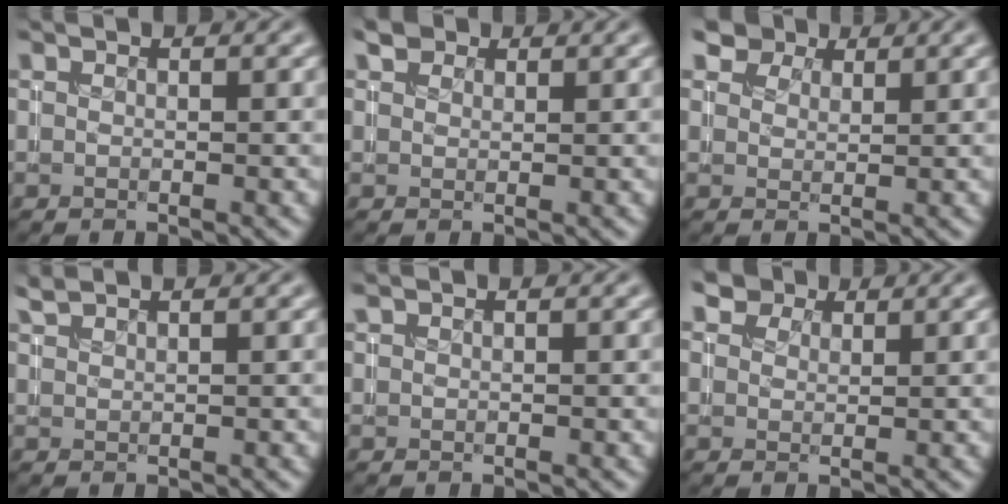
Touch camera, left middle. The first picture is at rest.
{"total": 1.6, "force": [1.2, 0.9, 0.4], "torque": [-0.007, 0.003, 0.020]}
{"total": 4.5, "force": [3.5, 2.4, 1.6], "torque": [-0.041, -0.005, 0.061]}
{"total": 1.3, "force": [1.2, 0.1, 0.4], "torque": [-0.009, 0.003, 0.029]}
{"total": 0.6, "force": [0.5, 0.1, 0.2], "torque": [-0.002, 0.002, 0.013]}
{"total": 3.9, "force": [3.0, 2.1, 1.4], "torque": [-0.035, -0.003, 0.049]}